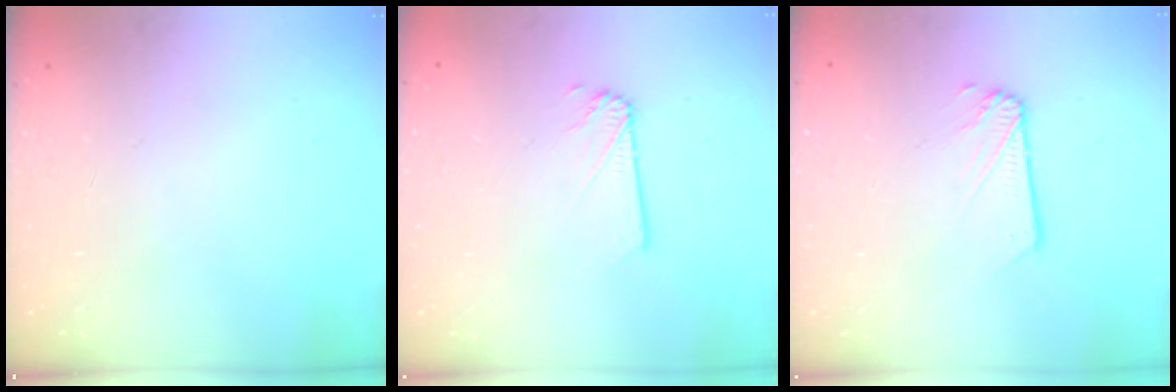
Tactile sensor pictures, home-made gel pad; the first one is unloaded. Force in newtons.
{"total": 1.4, "press": 1.4, "slide": 0.1}
{"total": 2.1, "press": 2.1, "slide": 0.2}